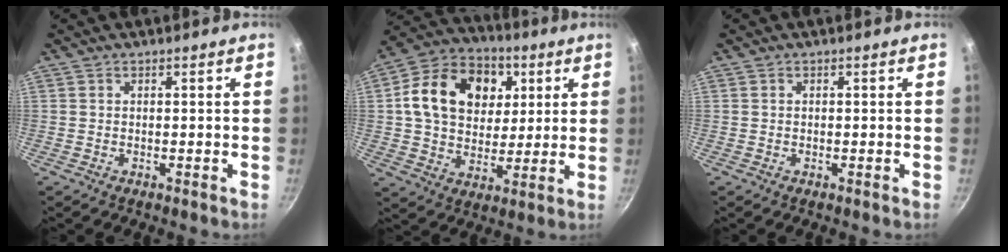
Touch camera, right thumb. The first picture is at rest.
{"total": 19.0, "force": [4.8, 14.4, 11.4], "torque": [-0.168, 0.008, 0.072]}
{"total": 0.0}